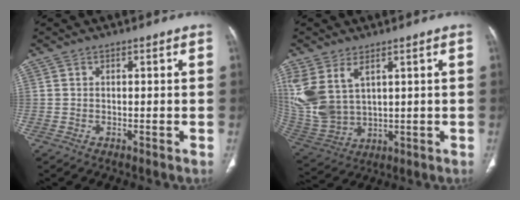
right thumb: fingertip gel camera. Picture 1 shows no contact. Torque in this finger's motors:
{"motor_torque": [-0.10, 0.71, 1.09, 0.96, 0.40]}